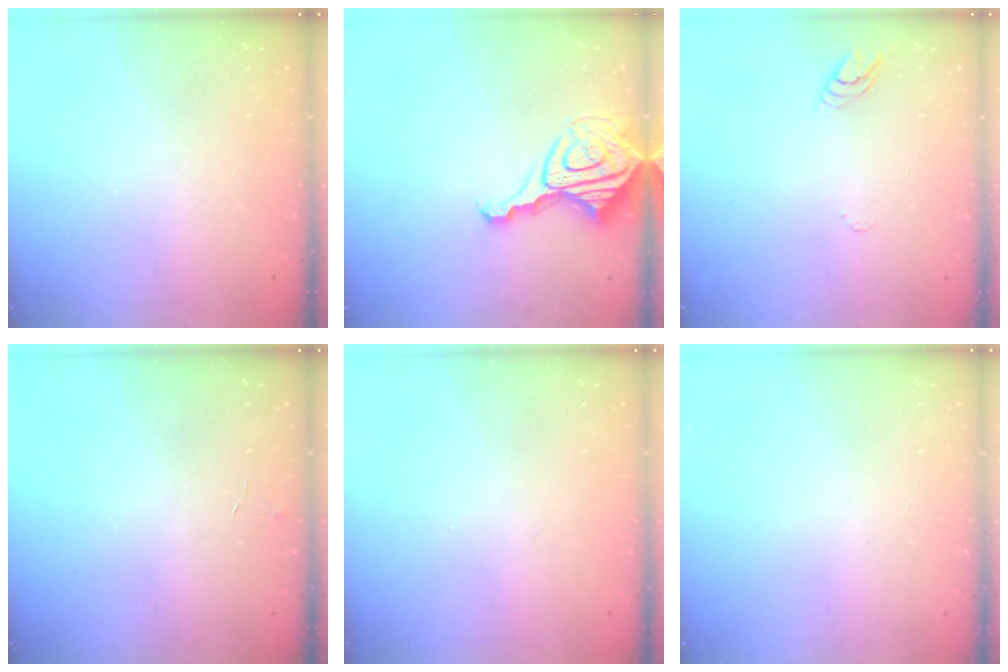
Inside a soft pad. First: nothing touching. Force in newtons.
{"total": 12.0, "press": 12.0, "slide": 1.1}
{"total": 3.8, "press": 3.8, "slide": 0.3}
{"total": 2.9, "press": 2.9, "slide": 0.3}
{"total": 0.0}
{"total": 2.4, "press": 2.4, "slide": 0.2}